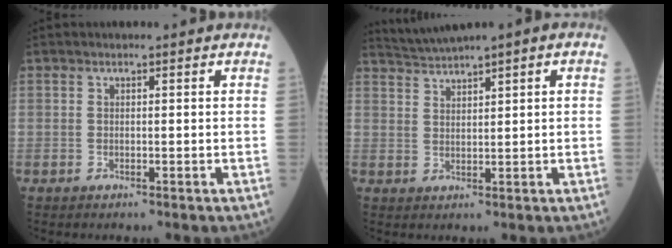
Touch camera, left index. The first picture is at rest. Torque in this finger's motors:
{"motor_torque": [1.07, -1.07, 0.19, 0.07]}